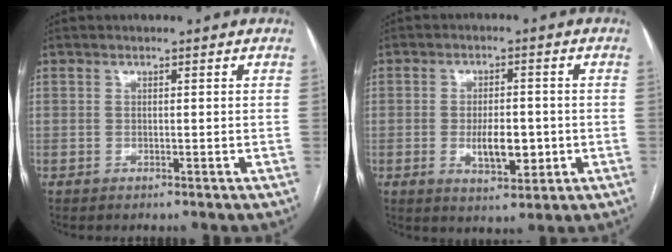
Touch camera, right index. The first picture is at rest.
{"total": 6.7, "force": [-1.3, 2.8, 5.9], "torque": [-0.101, -0.002, -0.012]}